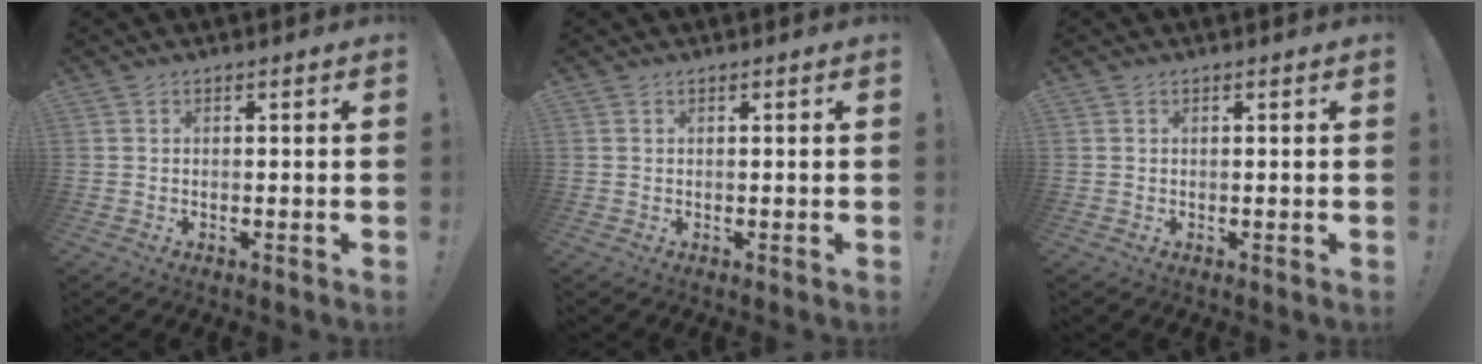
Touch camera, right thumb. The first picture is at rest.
{"total": 0.0}
{"total": 0.0}